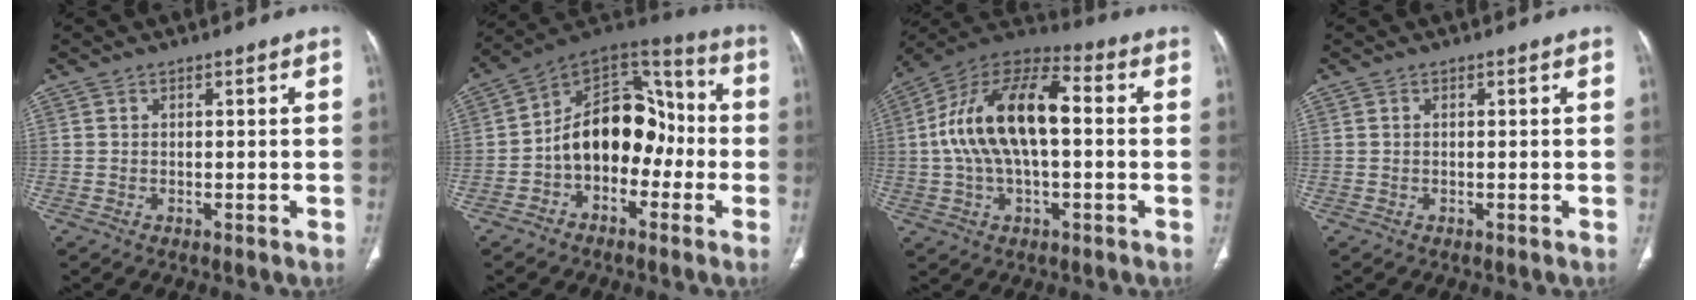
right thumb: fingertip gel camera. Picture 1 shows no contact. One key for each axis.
{"total": 16.6, "fx": -3.0, "fy": 11.4, "fz": 11.6, "tx": -0.140, "ty": 0.065, "tz": -0.060}
{"total": 18.7, "fx": 1.0, "fy": 9.3, "fz": 16.2, "tx": -0.298, "ty": 0.040, "tz": 0.011}
{"total": 0.0}